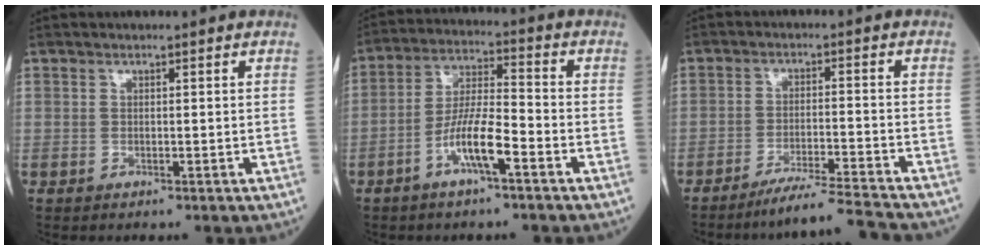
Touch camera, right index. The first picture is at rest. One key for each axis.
{"total": 8.3, "fx": -3.9, "fy": 1.2, "fz": 7.2, "tx": -0.145, "ty": 0.005, "tz": -0.076}
{"total": 9.3, "fx": -8.6, "fy": -1.7, "fz": 3.1, "tx": -0.038, "ty": -0.014, "tz": -0.146}